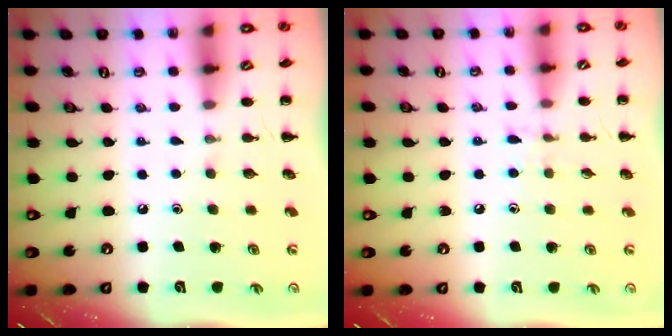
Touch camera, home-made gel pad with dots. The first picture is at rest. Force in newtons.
{"total": 6.4, "press": 6.0, "slide": 2.3}